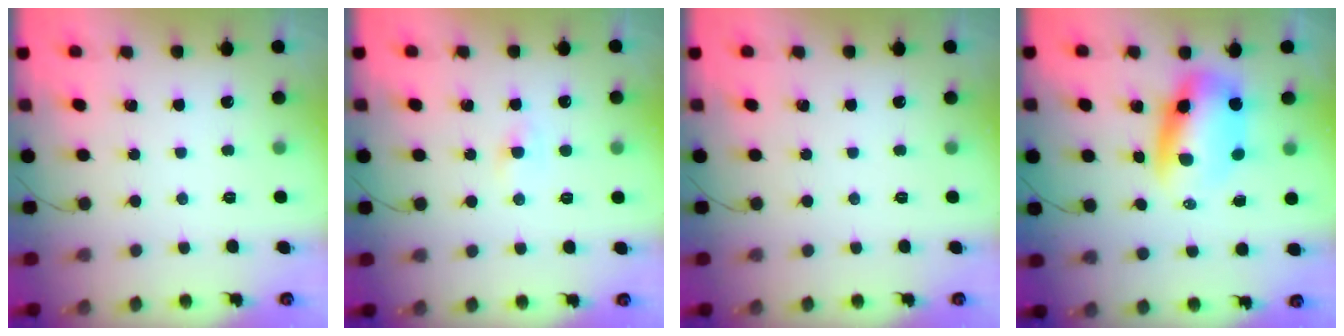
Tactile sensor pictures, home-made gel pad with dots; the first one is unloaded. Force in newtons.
{"total": 0.0}
{"total": 0.0}
{"total": 7.8, "press": 7.5, "slide": 2.0}